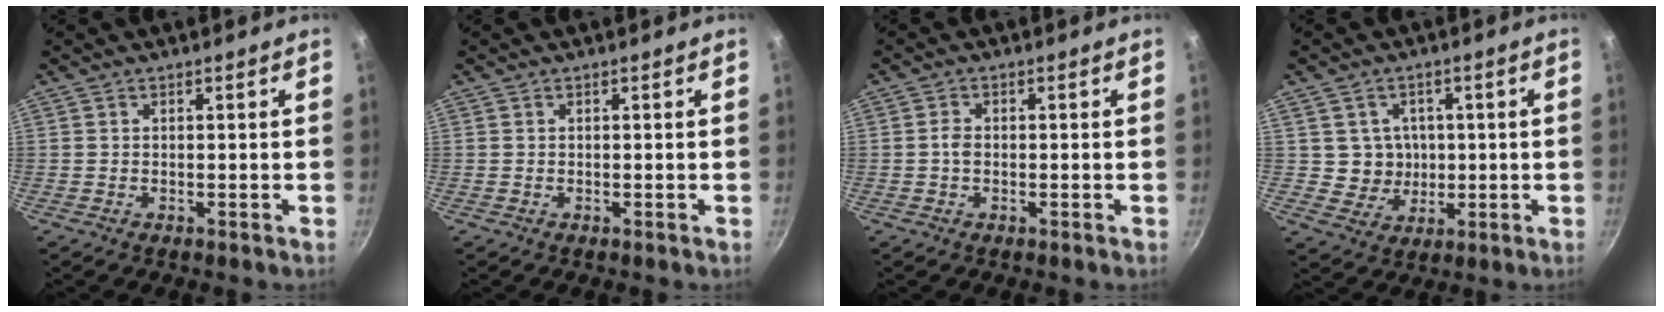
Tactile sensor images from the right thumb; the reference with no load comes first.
{"total": 0.0}
{"total": 2.0, "force": [-0.2, 1.4, 1.4], "torque": [-0.026, 0.006, -0.007]}
{"total": 5.8, "force": [0.5, 5.6, 1.3], "torque": [0.010, 0.003, 0.015]}